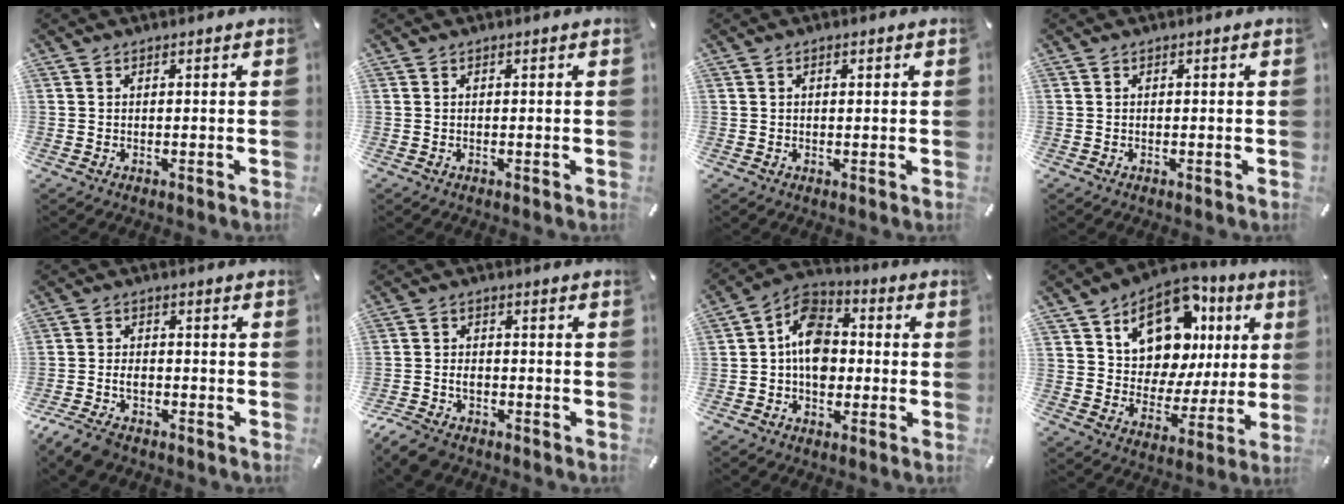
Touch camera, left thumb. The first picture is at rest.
{"total": 0.0}
{"total": 0.8, "force": [0.2, 0.5, 0.6], "torque": [-0.013, 0.004, 0.002]}
{"total": 0.0}
{"total": 5.5, "force": [-3.3, 3.2, 3.0], "torque": [-0.067, 0.015, -0.064]}
{"total": 5.0, "force": [-3.2, 3.2, 2.2], "torque": [-0.054, 0.011, -0.064]}
{"total": 10.8, "force": [-1.1, 8.1, 6.9], "torque": [-0.131, 0.015, -0.022]}
{"total": 15.0, "force": [8.5, 9.9, 7.3], "torque": [-0.117, -0.056, 0.152]}